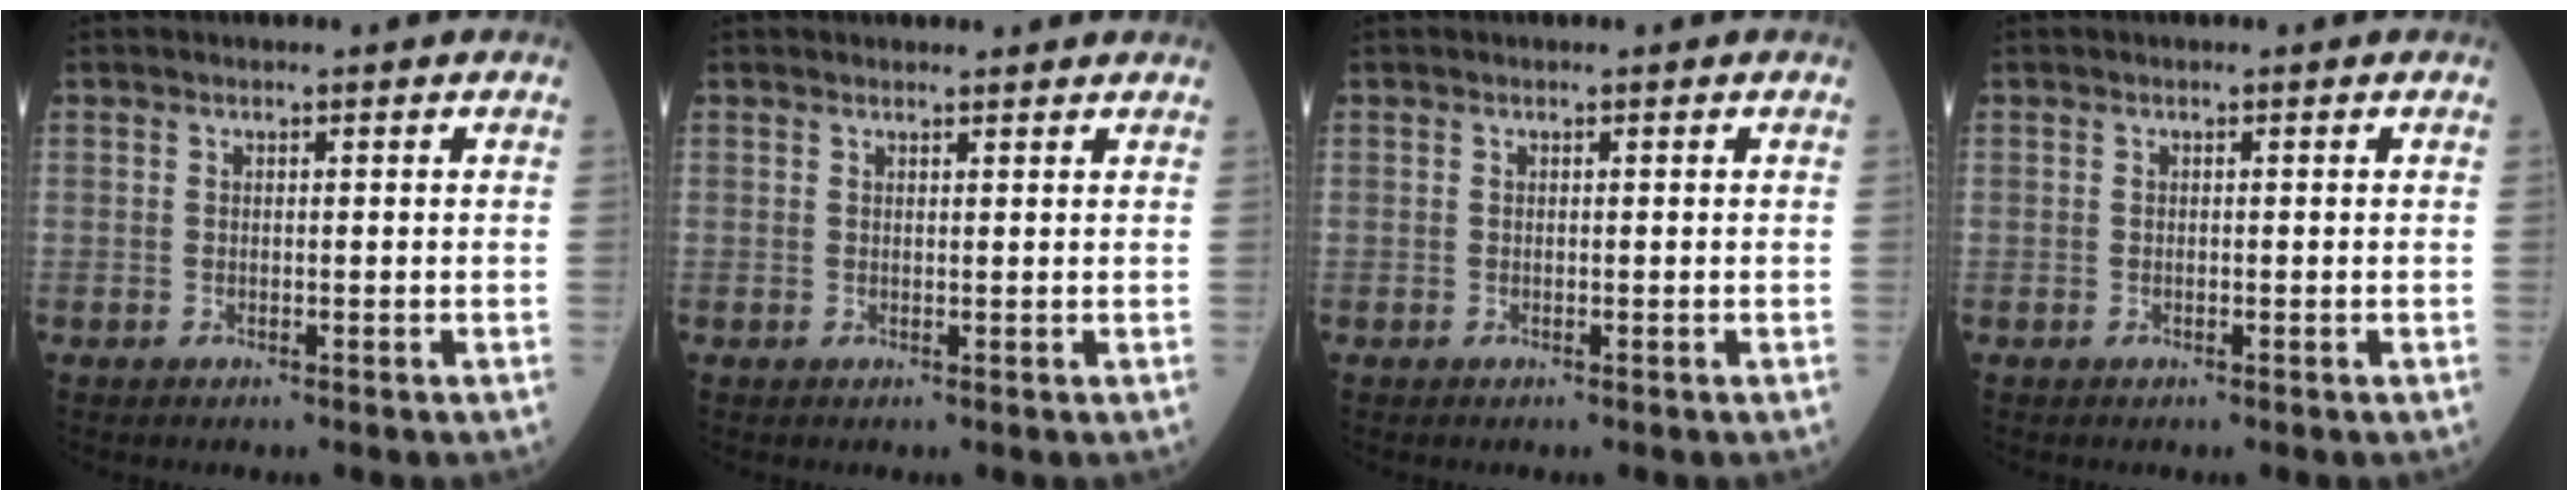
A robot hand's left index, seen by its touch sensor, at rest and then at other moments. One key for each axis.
{"total": 2.6, "fx": 2.6, "fy": 0.5, "fz": 0.3, "tx": -0.009, "ty": 0.008, "tz": 0.029}
{"total": 0.0}
{"total": 0.0}